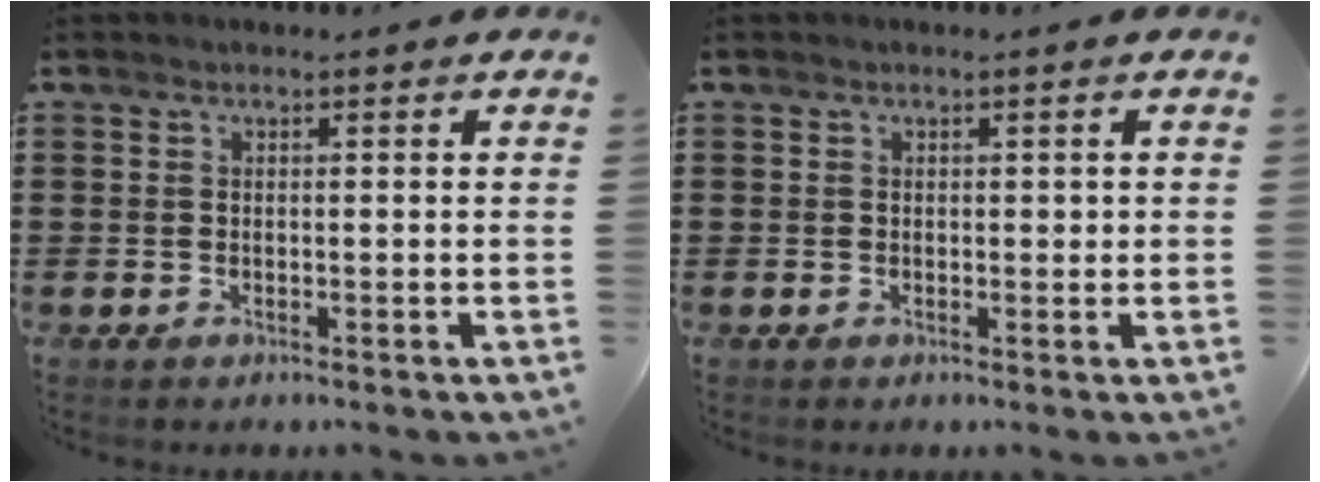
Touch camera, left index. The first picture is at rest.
{"total": 0.5, "force": [0.2, 0.4, 0.3], "torque": [-0.008, 0.004, 0.002]}